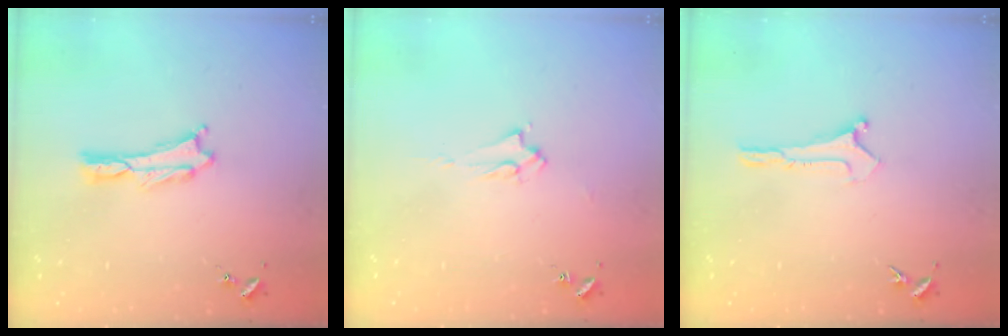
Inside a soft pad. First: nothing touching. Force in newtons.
{"total": 1.9, "press": 1.9, "slide": 0.3}
{"total": 0.0}